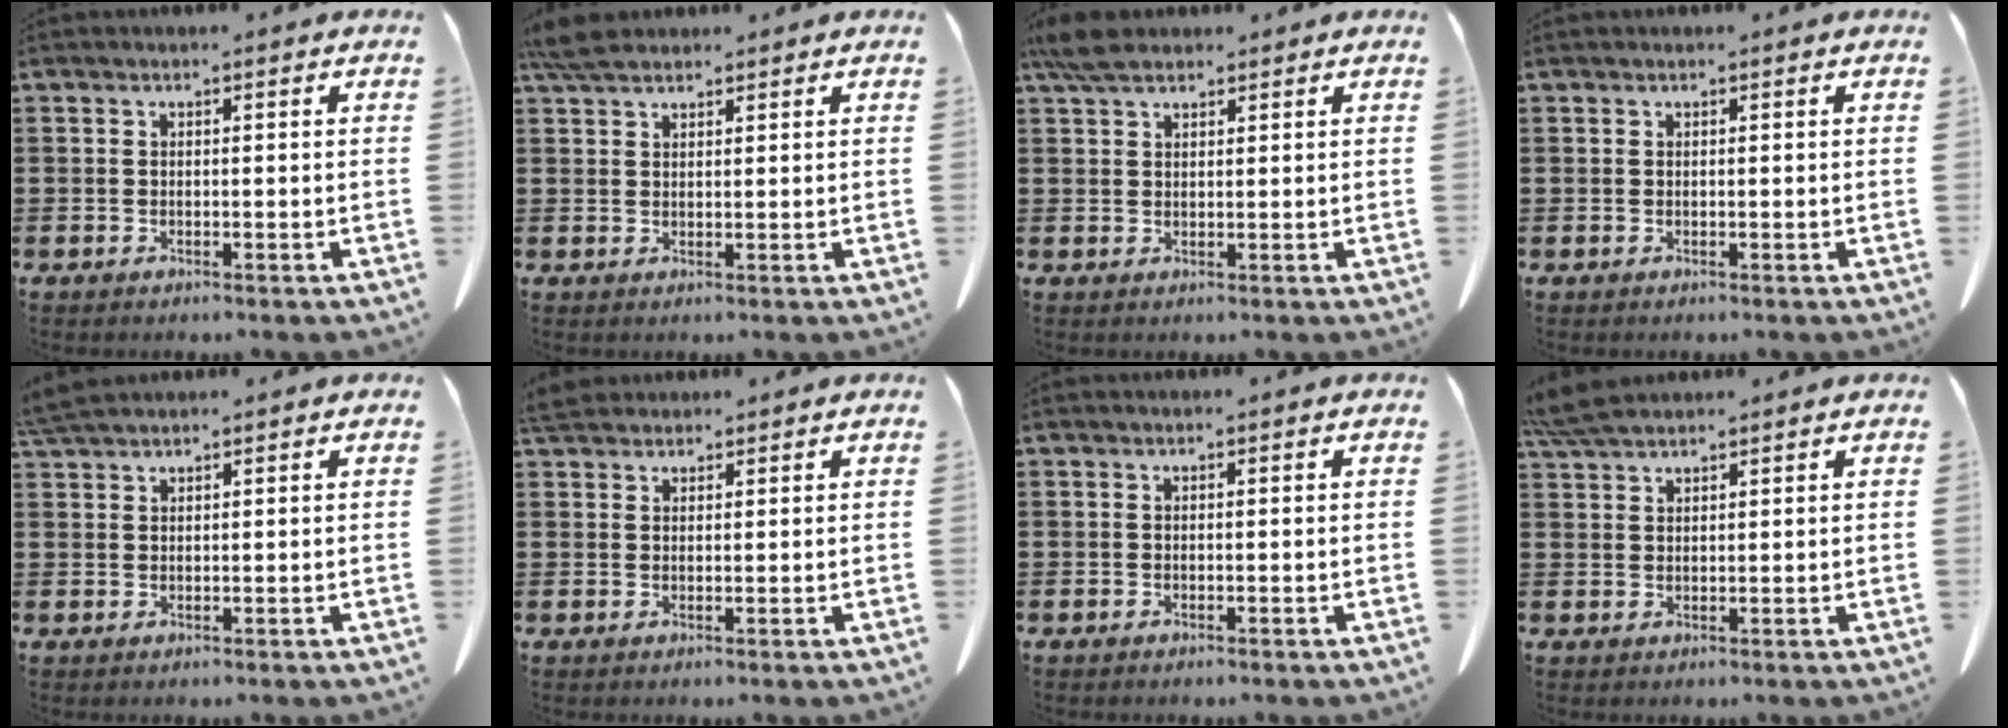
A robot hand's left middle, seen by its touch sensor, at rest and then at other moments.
{"total": 4.1, "force": [3.3, 1.3, 2.1], "torque": [-0.050, 0.001, 0.064]}
{"total": 4.2, "force": [3.1, 1.5, 2.4], "torque": [-0.056, 0.004, 0.060]}
{"total": 0.0}
{"total": 2.9, "force": [2.6, 0.3, 1.3], "torque": [-0.033, -0.001, 0.052]}
{"total": 3.1, "force": [2.8, 1.0, 1.0], "torque": [-0.030, 0.001, 0.055]}
{"total": 0.0}
{"total": 4.6, "force": [4.0, 0.7, 2.1], "torque": [-0.052, -0.004, 0.077]}